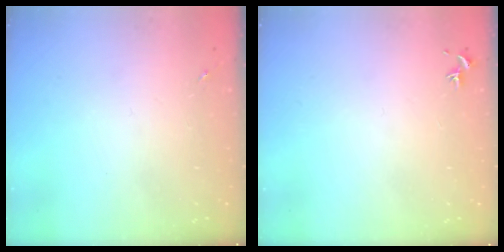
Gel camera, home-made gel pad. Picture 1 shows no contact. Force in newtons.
{"total": 0.8, "press": 0.7, "slide": 0.3}